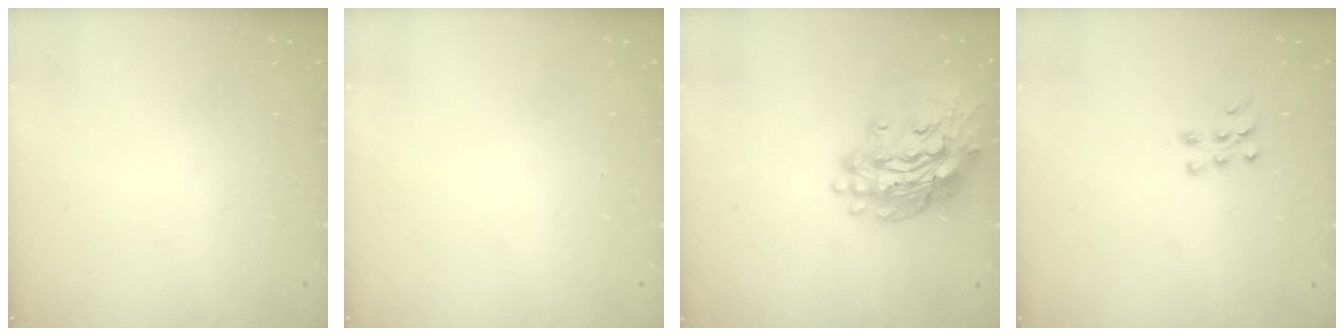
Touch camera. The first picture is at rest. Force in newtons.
{"total": 0.0}
{"total": 18.5, "press": 18.4, "slide": 2.1}
{"total": 6.9, "press": 6.8, "slide": 0.6}